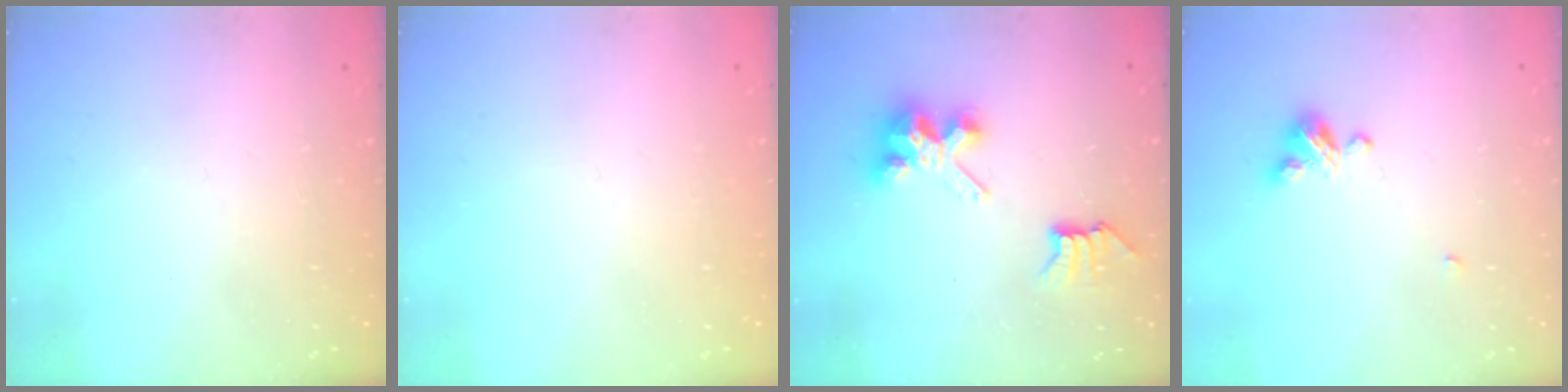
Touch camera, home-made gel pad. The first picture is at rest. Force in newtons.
{"total": 0.0}
{"total": 7.6, "press": 7.6, "slide": 0.2}
{"total": 5.1, "press": 5.0, "slide": 0.5}